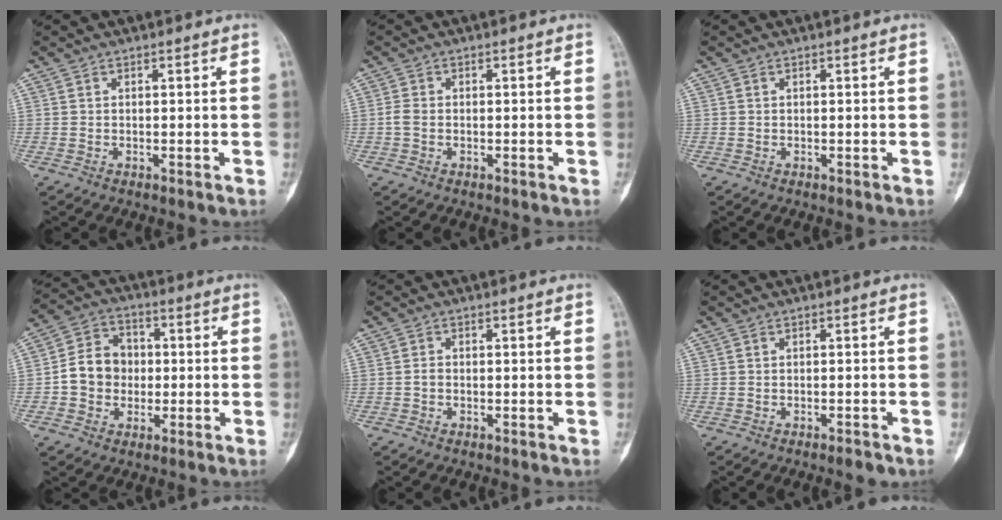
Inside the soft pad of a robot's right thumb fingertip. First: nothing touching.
{"total": 1.7, "force": [-0.3, 1.2, 1.2], "torque": [-0.025, 0.001, -0.011]}
{"total": 0.0}
{"total": 9.3, "force": [-0.8, 8.1, 4.5], "torque": [-0.050, 0.028, -0.025]}
{"total": 0.9, "force": [-0.3, 0.7, 0.5], "torque": [-0.003, 0.004, -0.010]}
{"total": 1.6, "force": [-1.1, 0.4, 1.0], "torque": [-0.020, 0.005, -0.016]}